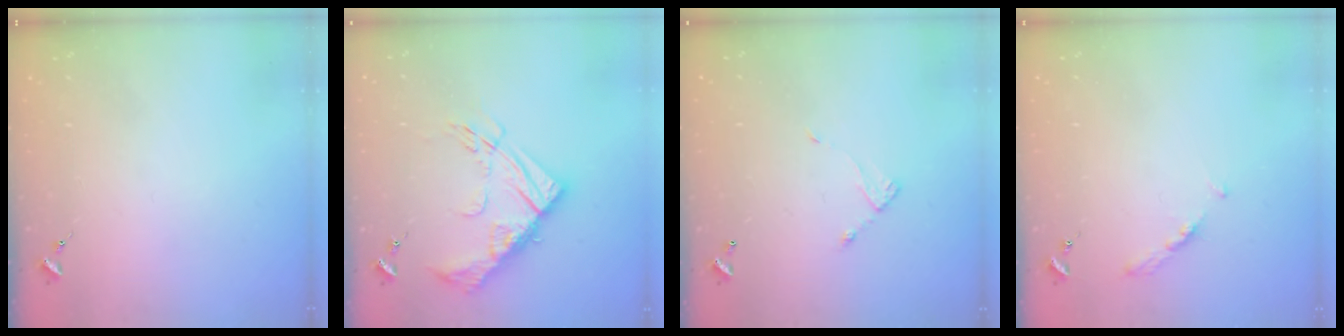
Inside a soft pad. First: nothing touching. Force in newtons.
{"total": 17.2, "press": 17.1, "slide": 1.6}
{"total": 4.9, "press": 4.9, "slide": 0.4}
{"total": 3.7, "press": 3.6, "slide": 0.4}